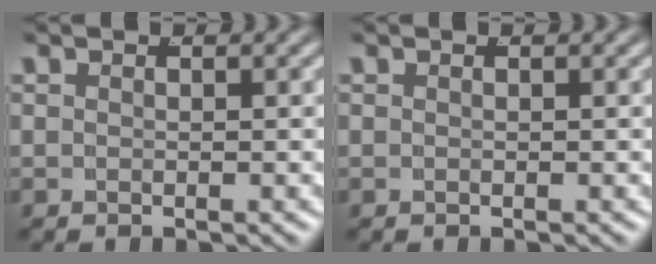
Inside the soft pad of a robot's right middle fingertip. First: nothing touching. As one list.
[{"total": 0.0}]